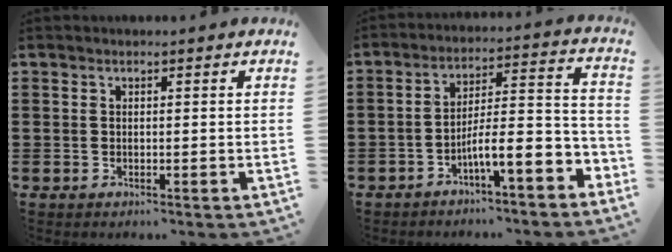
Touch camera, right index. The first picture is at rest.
{"total": 8.2, "force": [-4.5, 1.6, 6.6], "torque": [-0.111, -0.010, -0.084]}